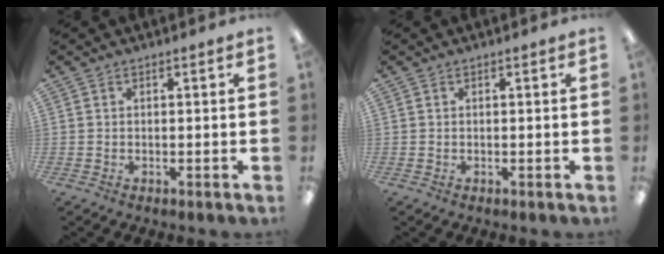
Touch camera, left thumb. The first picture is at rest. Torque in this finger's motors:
{"motor_torque": [0.00, 0.02, -0.19, 0.13, 0.00]}